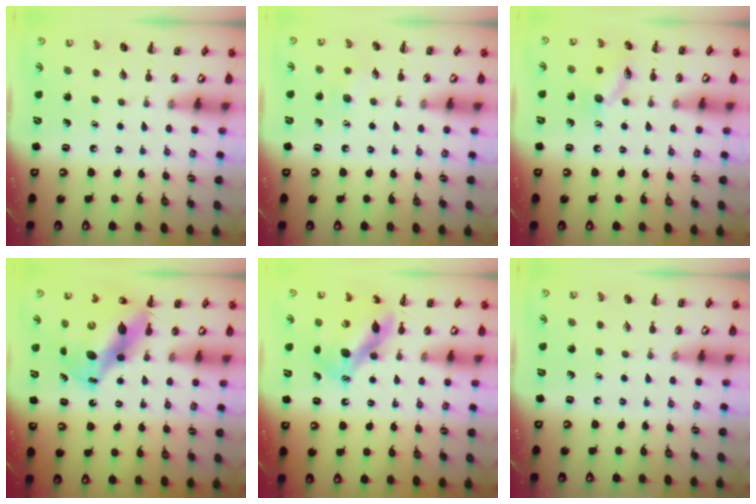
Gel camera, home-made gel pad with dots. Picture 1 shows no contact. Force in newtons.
{"total": 6.1, "press": 6.0, "slide": 1.2}
{"total": 10.3, "press": 10.3, "slide": 0.6}
{"total": 12.5, "press": 12.1, "slide": 3.0}
{"total": 12.4, "press": 12.0, "slide": 3.1}
{"total": 0.0}